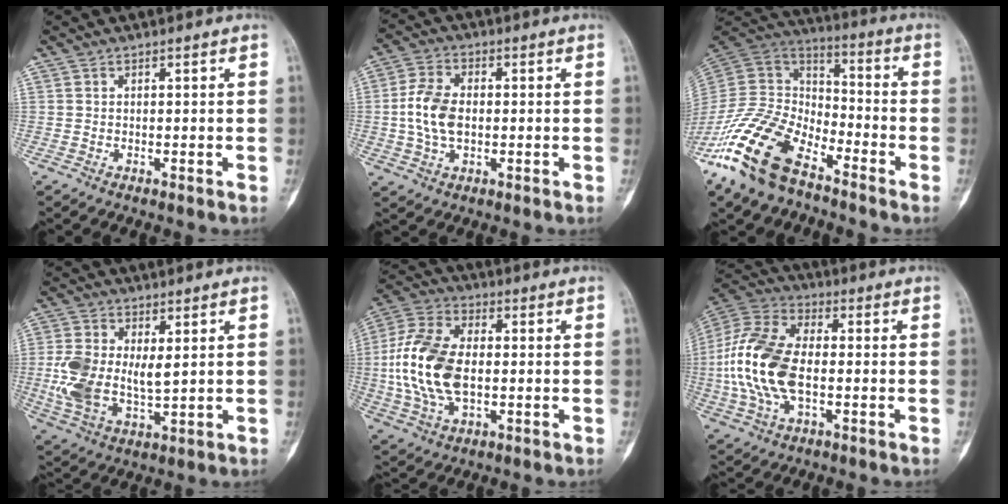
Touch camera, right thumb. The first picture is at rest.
{"total": 8.8, "force": [-0.3, 5.5, 6.9], "torque": [-0.139, 0.010, -0.009]}
{"total": 18.9, "force": [-12.1, 9.4, 11.1], "torque": [-0.208, 0.065, -0.237]}
{"total": 11.6, "force": [0.9, 6.5, 9.6], "torque": [-0.196, -0.009, 0.027]}
{"total": 16.9, "force": [-0.7, 9.8, 13.7], "torque": [-0.287, 0.012, -0.013]}
{"total": 18.1, "force": [-1.8, 10.0, 14.9], "torque": [-0.323, 0.018, -0.035]}